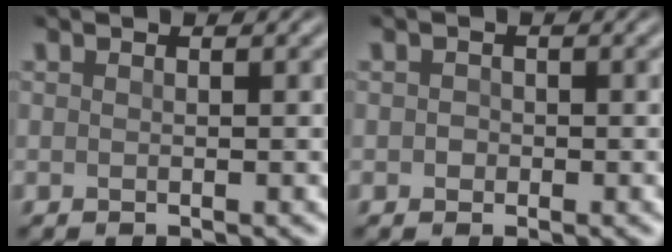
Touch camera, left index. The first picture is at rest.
{"total": 0.8, "force": [0.0, 0.8, 0.3], "torque": [-0.002, -0.004, -0.004]}